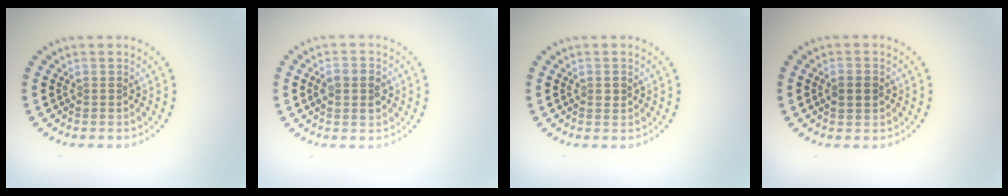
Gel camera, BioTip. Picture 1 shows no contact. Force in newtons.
{"total": 2.8, "press": 2.8, "slide": 0.0}
{"total": 1.0, "press": 1.0, "slide": 0.1}
{"total": 1.8, "press": 1.8, "slide": 0.1}